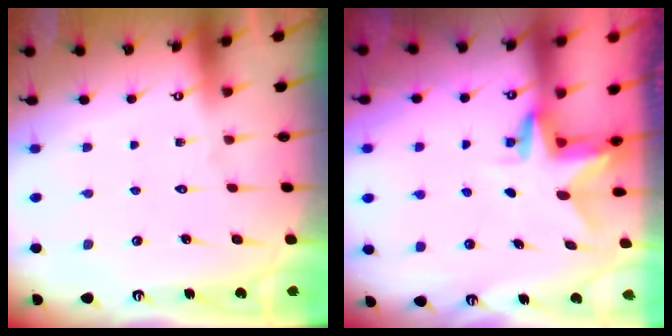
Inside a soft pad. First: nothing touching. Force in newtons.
{"total": 2.9, "press": 2.9, "slide": 0.3}